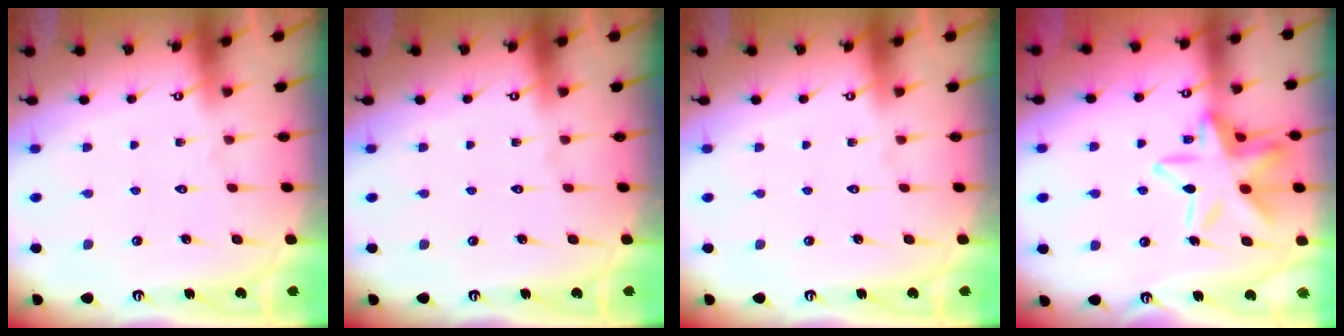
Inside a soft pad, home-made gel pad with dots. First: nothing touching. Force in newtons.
{"total": 0.0}
{"total": 0.0}
{"total": 17.1, "press": 17.1, "slide": 1.5}